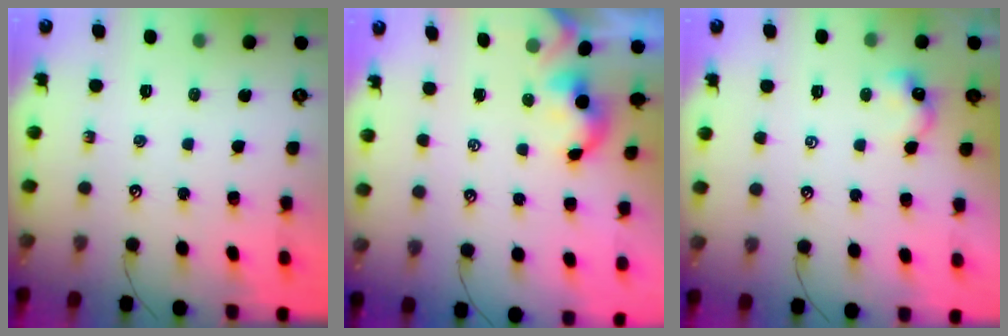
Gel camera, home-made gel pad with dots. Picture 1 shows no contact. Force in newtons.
{"total": 0.6, "press": 0.6, "slide": 0.3}
{"total": 0.0}